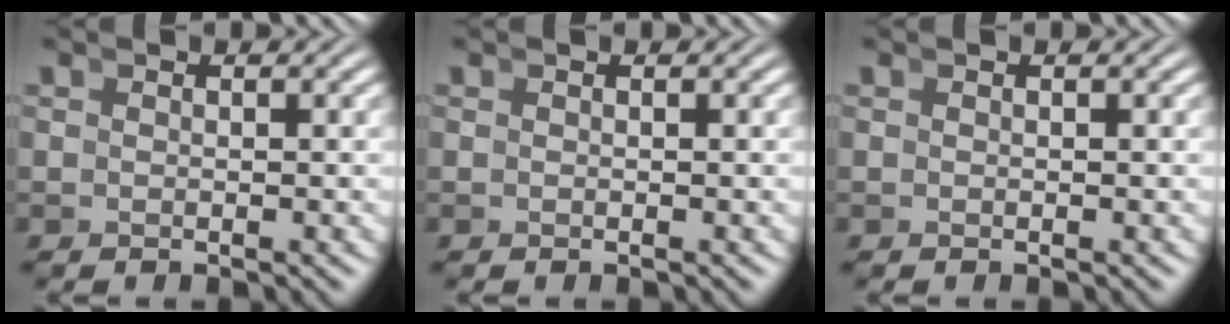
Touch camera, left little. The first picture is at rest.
{"total": 0.0}
{"total": 0.0}